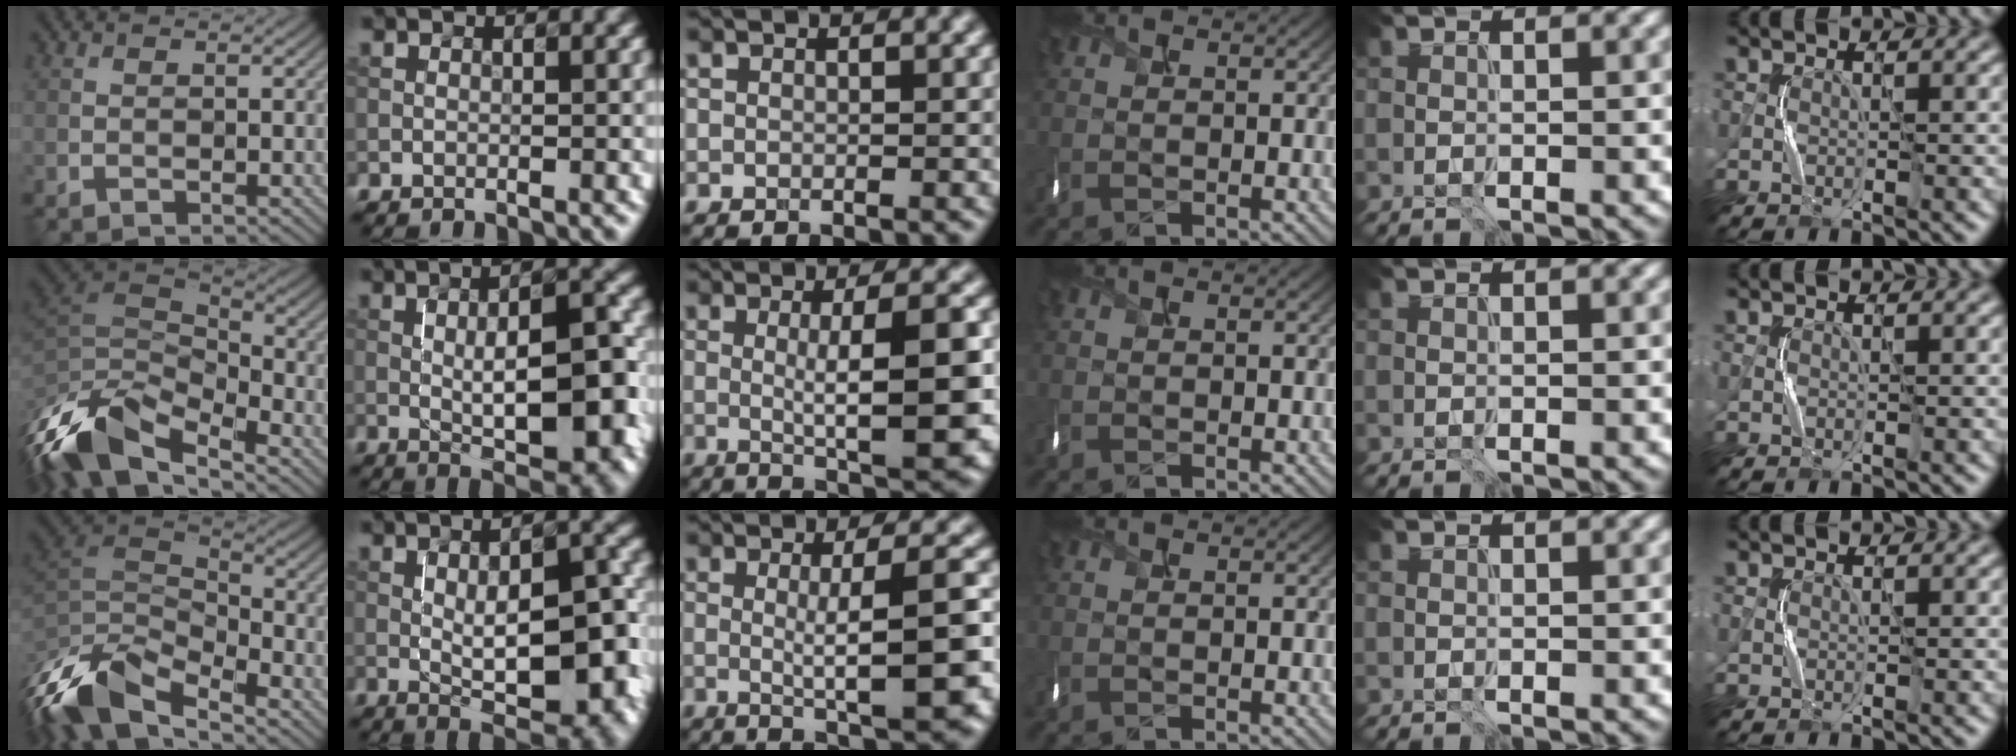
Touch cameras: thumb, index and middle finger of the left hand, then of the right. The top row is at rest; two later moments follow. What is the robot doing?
{"motion": "shake", "object": "box of matches"}